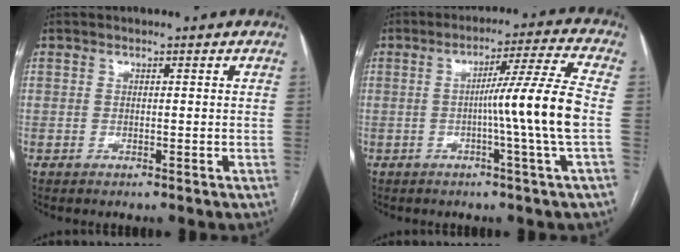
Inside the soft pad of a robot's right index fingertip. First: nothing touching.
{"total": 10.4, "force": [-1.4, -2.7, 9.9], "torque": [-0.154, -0.001, -0.022]}